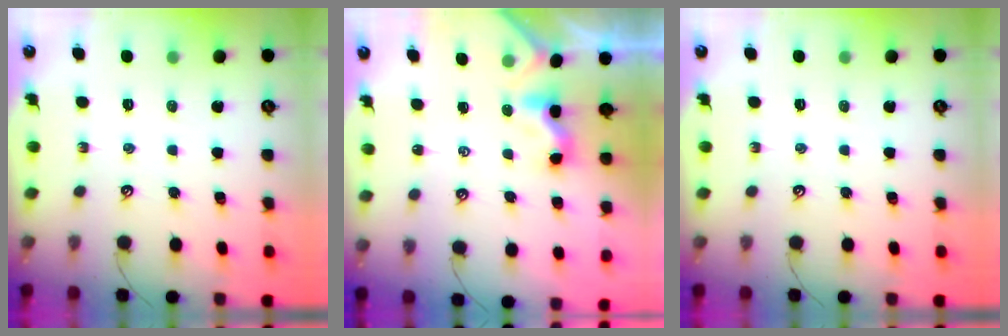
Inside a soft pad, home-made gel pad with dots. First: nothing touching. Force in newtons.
{"total": 2.4, "press": 2.3, "slide": 0.3}
{"total": 0.0}